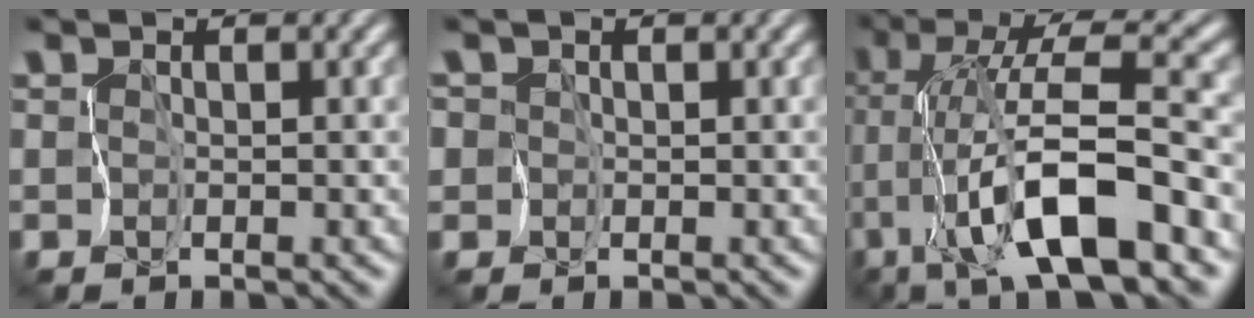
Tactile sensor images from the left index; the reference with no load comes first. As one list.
[{"total": 3.2, "force": [0.0, 3.1, 0.9], "torque": [-0.028, 0.015, -0.038]}, {"total": 9.9, "force": [-3.5, 1.0, 9.2], "torque": [-0.162, 0.023, -0.071]}]